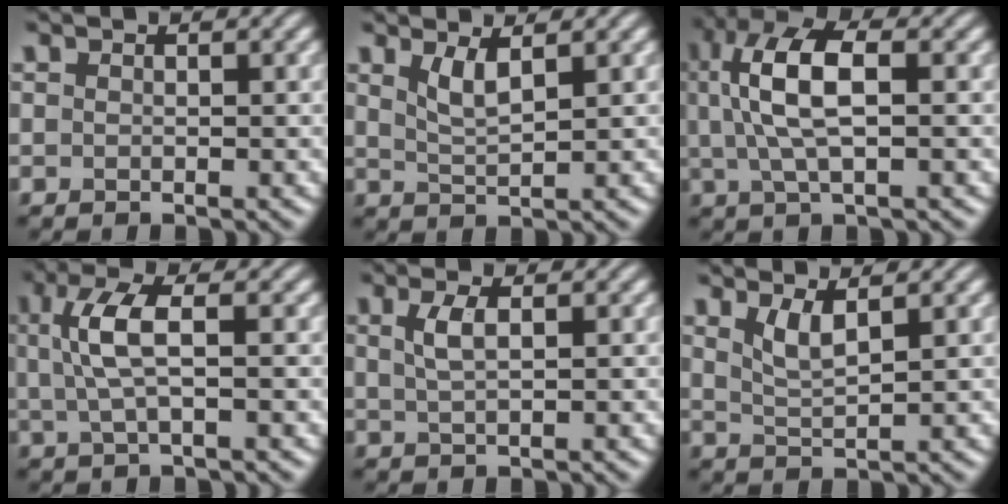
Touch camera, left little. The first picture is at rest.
{"total": 2.2, "force": [1.3, 0.6, 1.7], "torque": [-0.034, -0.007, 0.030]}
{"total": 7.0, "force": [1.3, 2.7, 6.3], "torque": [-0.133, 0.011, 0.020]}
{"total": 4.2, "force": [0.7, 1.2, 4.0], "torque": [-0.087, 0.008, 0.014]}
{"total": 2.1, "force": [0.7, 0.6, 1.9], "torque": [-0.039, 0.003, 0.014]}
{"total": 2.3, "force": [1.4, 0.6, 1.8], "torque": [-0.036, -0.007, 0.030]}